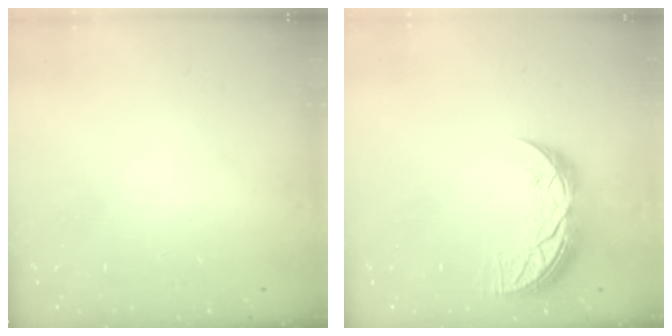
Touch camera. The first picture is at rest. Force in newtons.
{"total": 9.3, "press": 9.3, "slide": 0.8}